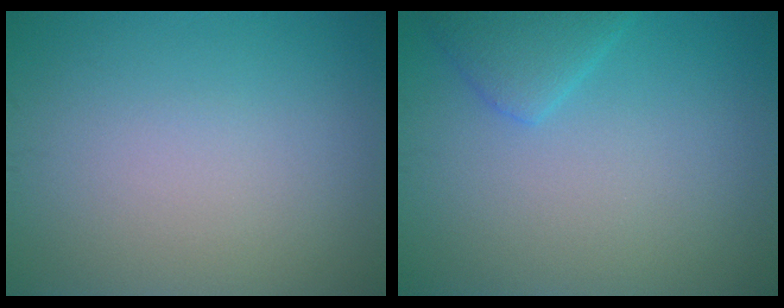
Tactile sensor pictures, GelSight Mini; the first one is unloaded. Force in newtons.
{"total": 2.9, "press": 2.9, "slide": 0.3}